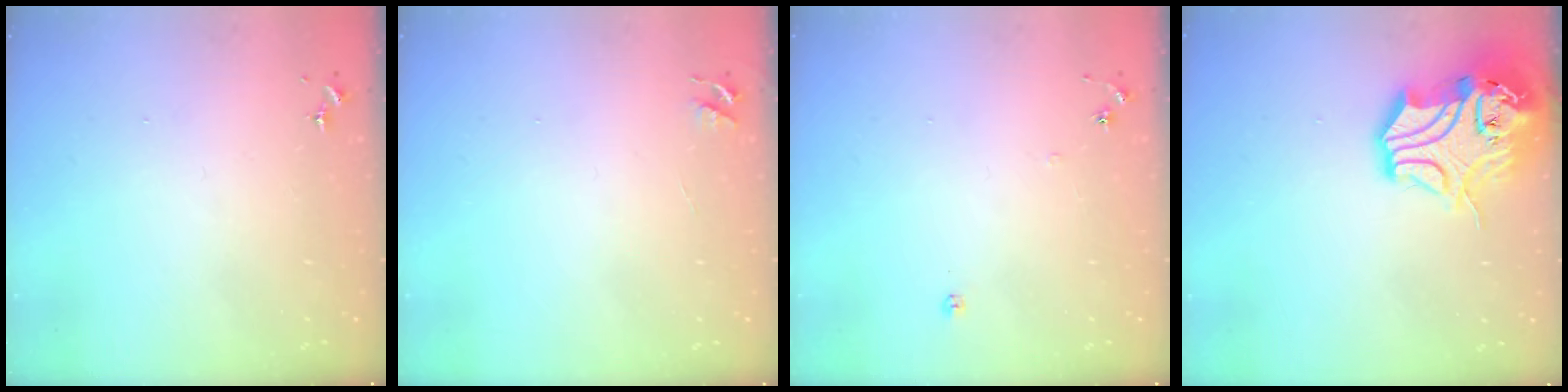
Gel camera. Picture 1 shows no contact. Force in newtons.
{"total": 3.5, "press": 3.5, "slide": 0.4}
{"total": 6.1, "press": 6.1, "slide": 0.5}
{"total": 16.7, "press": 16.5, "slide": 2.4}